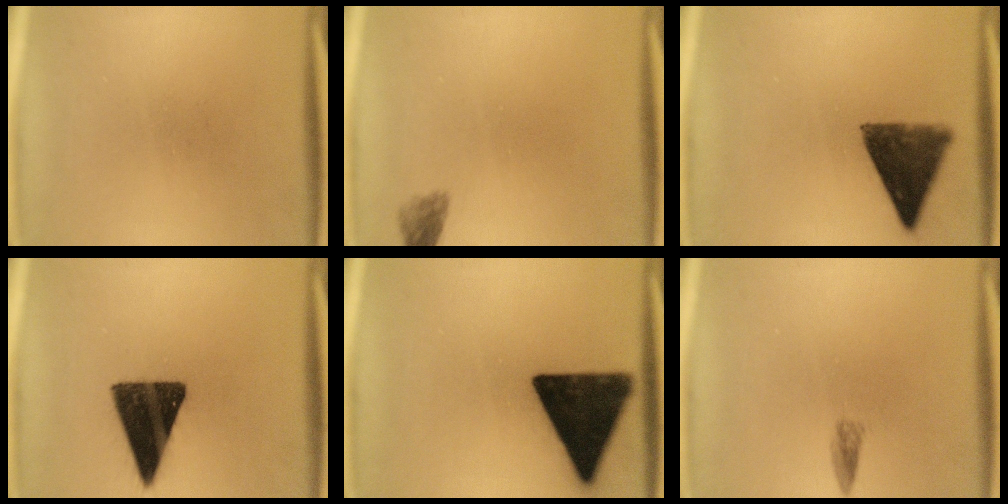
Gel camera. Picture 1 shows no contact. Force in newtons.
{"total": 1.7}
{"total": 10.3}
{"total": 14.7}
{"total": 17.8}
{"total": 1.3}